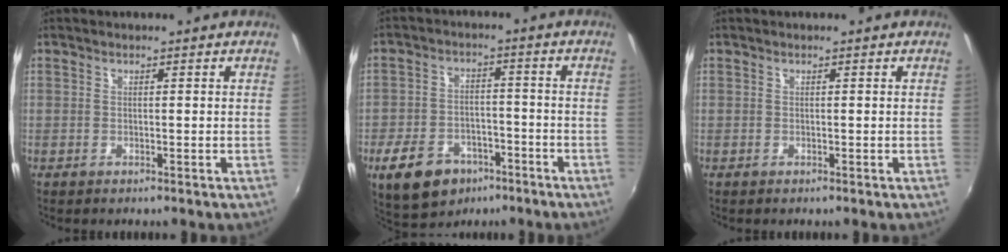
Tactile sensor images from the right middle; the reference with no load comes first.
{"total": 13.0, "force": [-7.6, 8.2, 6.5], "torque": [-0.159, 0.004, -0.113]}
{"total": 0.0}